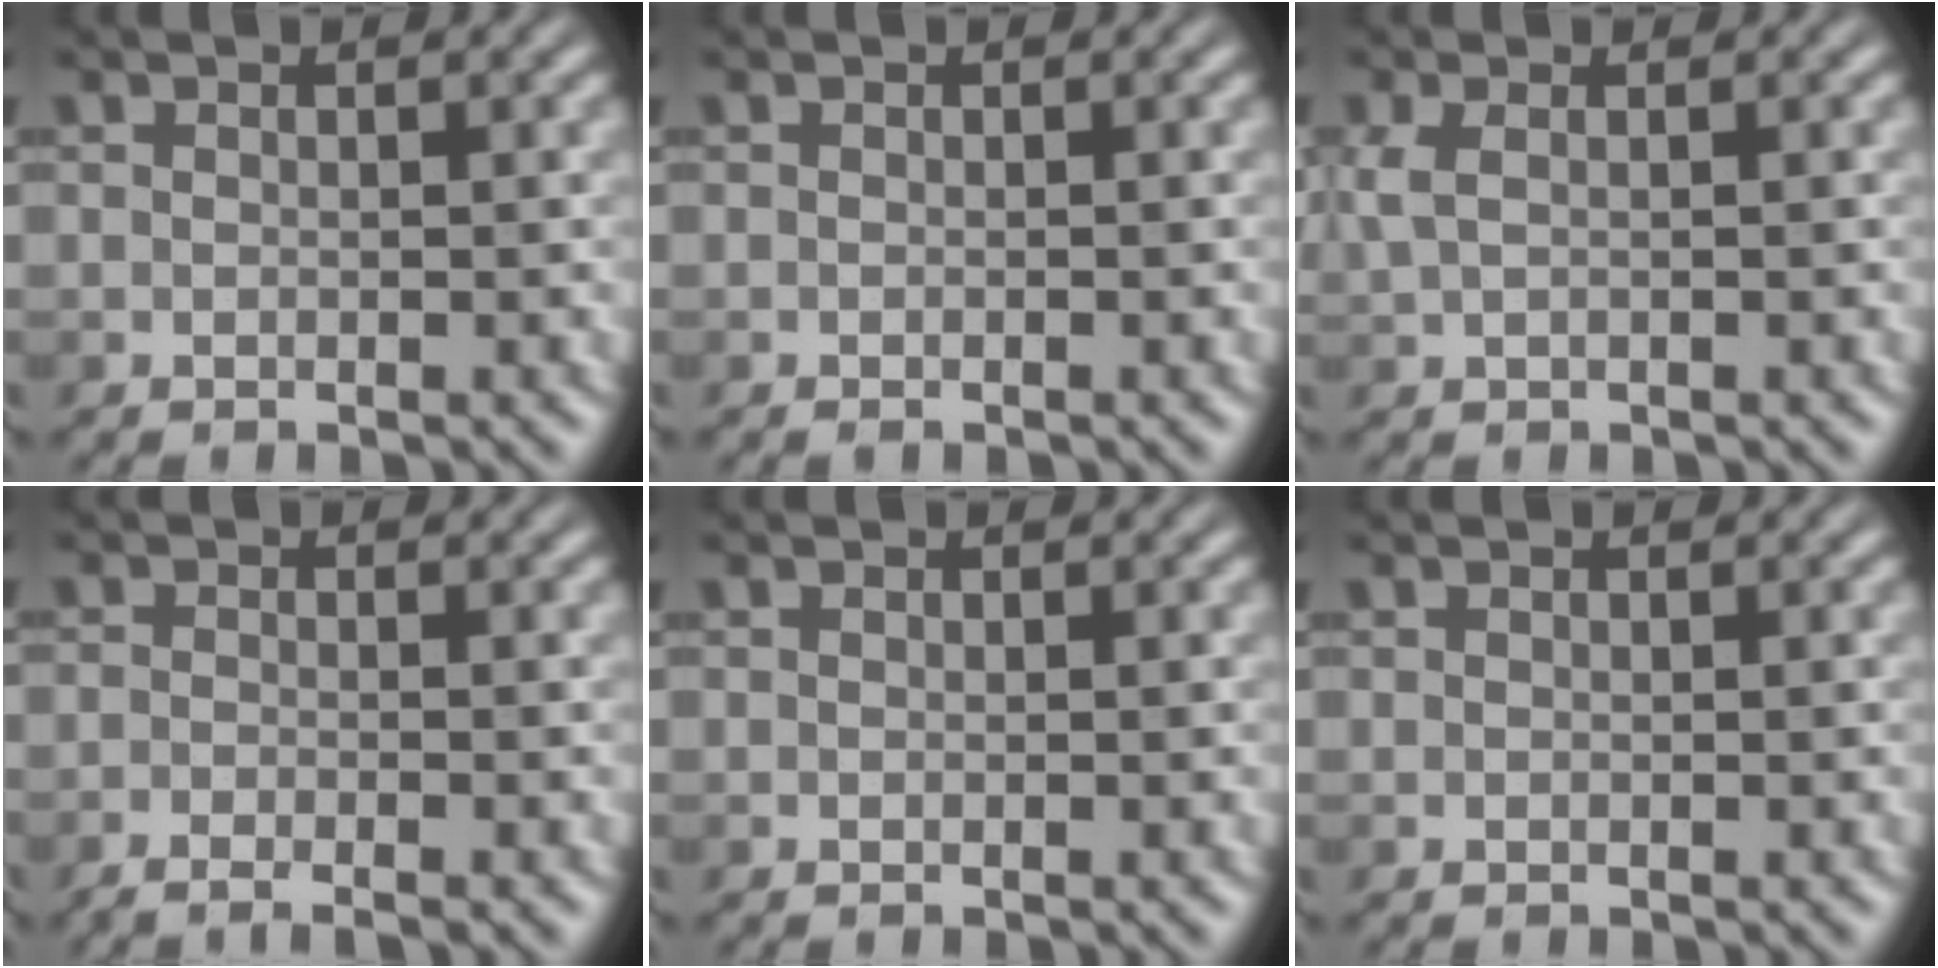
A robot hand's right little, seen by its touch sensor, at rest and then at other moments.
{"total": 0.0}
{"total": 2.8, "force": [0.3, 1.4, 2.4], "torque": [-0.058, 0.005, 0.004]}
{"total": 2.6, "force": [-1.5, 0.6, 2.1], "torque": [-0.042, 0.001, -0.034]}
{"total": 0.0}
{"total": 0.0}